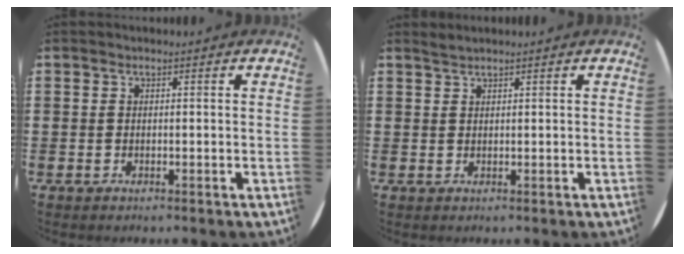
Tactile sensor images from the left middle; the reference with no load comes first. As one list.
[{"total": 0.8, "force": [0.8, -0.2, 0.1], "torque": [-0.002, -0.002, 0.017]}]